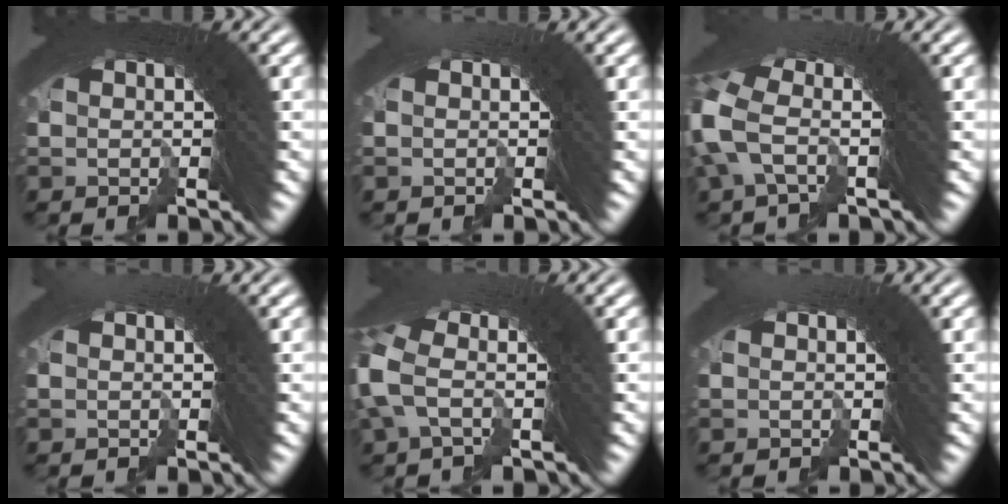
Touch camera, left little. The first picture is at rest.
{"total": 0.0}
{"total": 2.6, "force": [-0.2, 0.9, 2.5], "torque": [-0.060, 0.002, -0.005]}
{"total": 0.0}
{"total": 2.0, "force": [-0.3, 0.5, 1.9], "torque": [-0.046, 0.007, -0.009]}
{"total": 0.0}